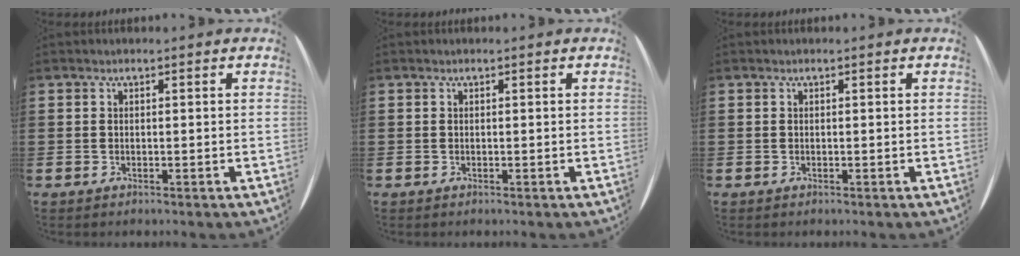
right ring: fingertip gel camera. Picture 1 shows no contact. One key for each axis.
{"total": 0.0}
{"total": 0.0}